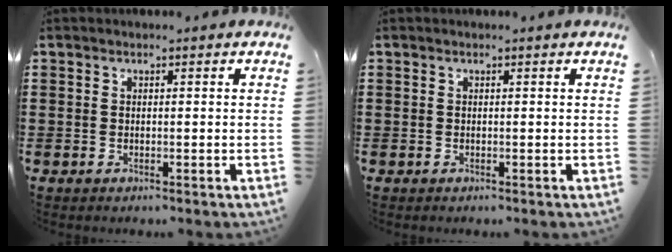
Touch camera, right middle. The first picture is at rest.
{"total": 0.0}